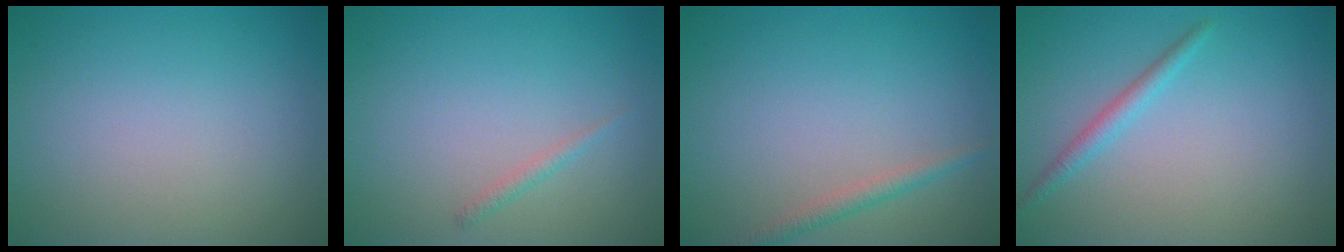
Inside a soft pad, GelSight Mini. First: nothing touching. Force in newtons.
{"total": 0.8, "press": 0.8, "slide": 0.0}
{"total": 1.5, "press": 1.5, "slide": 0.0}
{"total": 1.6, "press": 1.6, "slide": 0.1}